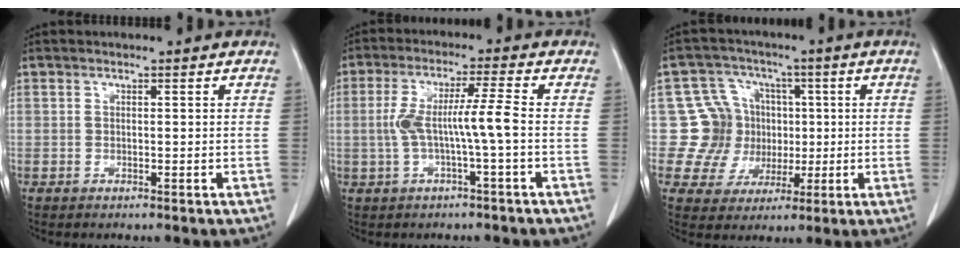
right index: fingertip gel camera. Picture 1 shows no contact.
{"total": 6.8, "force": [-0.8, -0.3, 6.8], "torque": [-0.137, 0.020, -0.009]}
{"total": 9.4, "force": [0.6, 9.2, 1.7], "torque": [-0.025, 0.032, 0.021]}